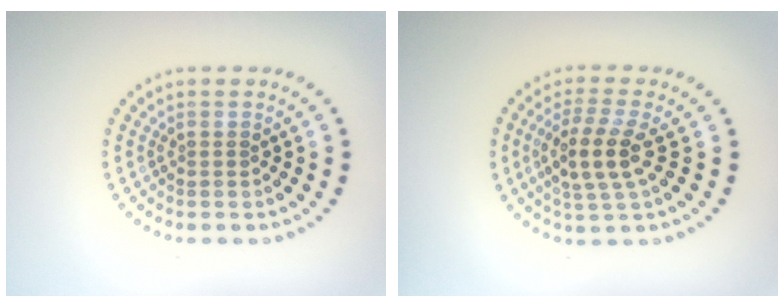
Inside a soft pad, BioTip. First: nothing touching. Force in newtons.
{"total": 3.7, "press": 3.3, "slide": 1.7}